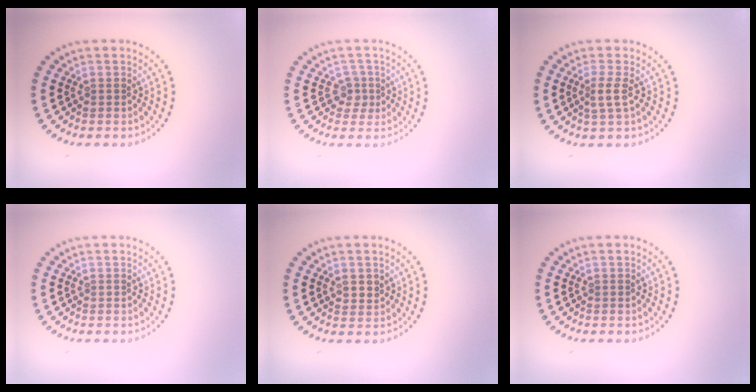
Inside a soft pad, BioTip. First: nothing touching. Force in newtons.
{"total": 1.6, "press": 1.3, "slide": 0.9}
{"total": 1.7, "press": 1.2, "slide": 1.1}
{"total": 0.0}
{"total": 1.2, "press": 1.1, "slide": 0.4}
{"total": 0.0}